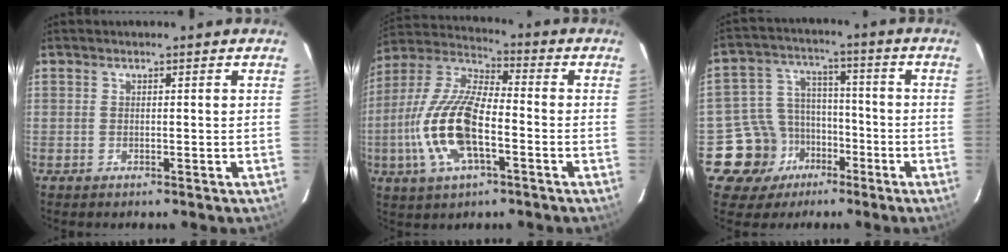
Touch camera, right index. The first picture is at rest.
{"total": 16.2, "force": [-4.4, 6.3, 14.3], "torque": [-0.304, -0.001, -0.090]}
{"total": 11.0, "force": [-6.0, 9.1, 1.8], "torque": [-0.061, 0.036, -0.091]}